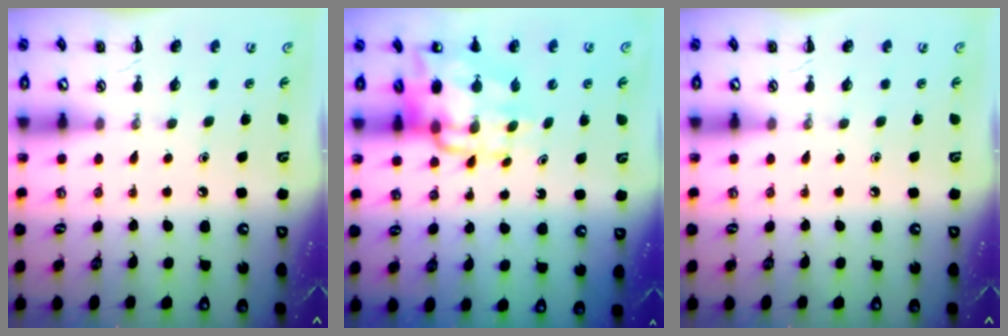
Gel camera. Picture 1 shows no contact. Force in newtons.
{"total": 13.5, "press": 13.1, "slide": 3.4}
{"total": 0.0}